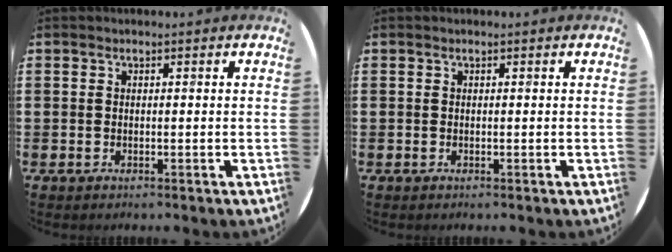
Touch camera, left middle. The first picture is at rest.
{"total": 0.0}